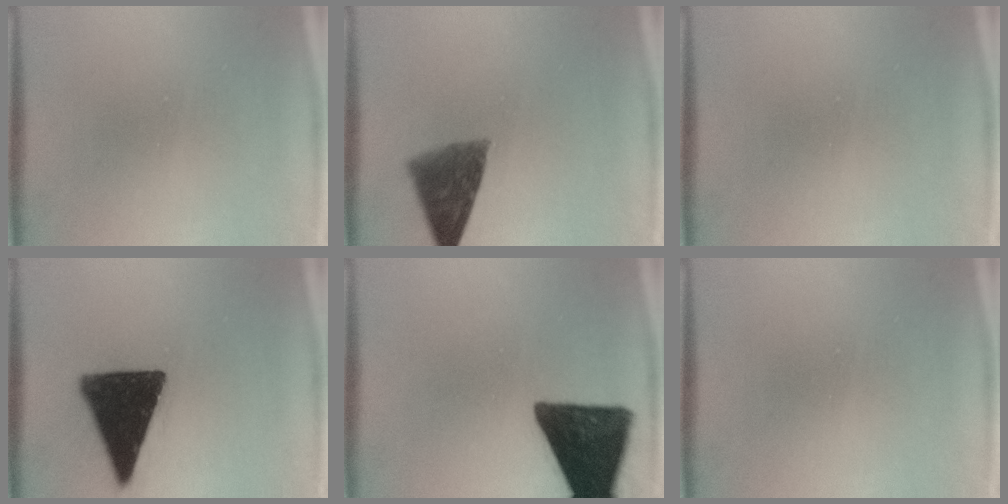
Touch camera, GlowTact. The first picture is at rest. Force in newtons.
{"total": 8.2}
{"total": 0.0}
{"total": 16.6}
{"total": 16.4}
{"total": 0.0}